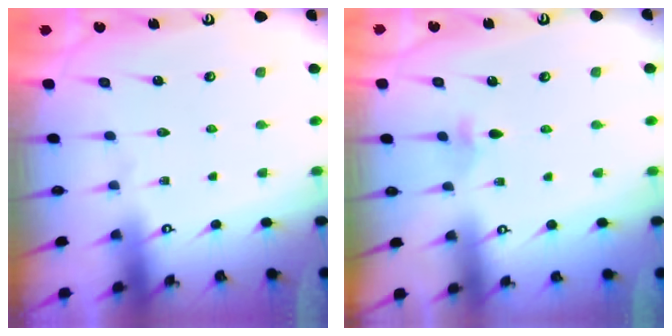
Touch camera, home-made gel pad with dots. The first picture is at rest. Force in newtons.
{"total": 3.4, "press": 3.3, "slide": 0.9}